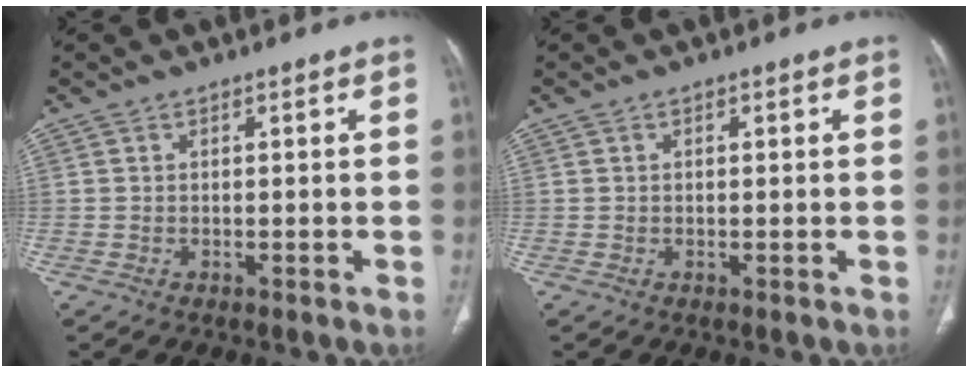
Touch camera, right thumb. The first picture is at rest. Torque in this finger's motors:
{"motor_torque": [-0.49, 0.21, -0.26, 0.07, 0.06]}